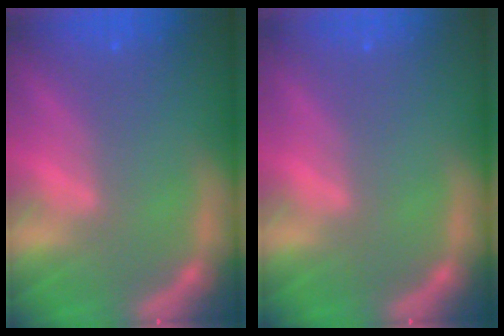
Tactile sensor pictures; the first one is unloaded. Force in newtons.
{"total": 0.0}